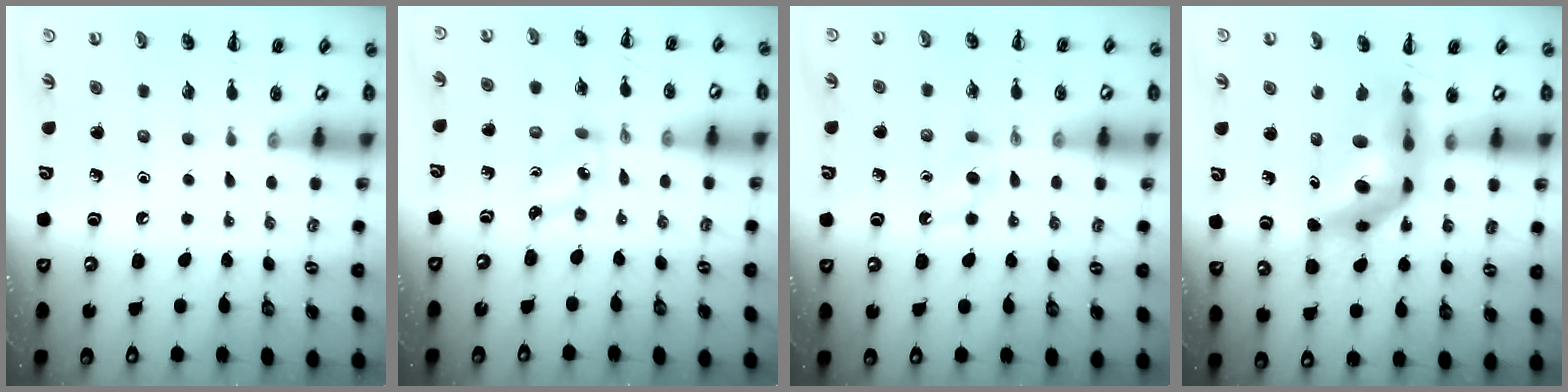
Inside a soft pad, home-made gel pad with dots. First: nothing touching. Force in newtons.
{"total": 2.1, "press": 2.0, "slide": 0.4}
{"total": 3.8, "press": 3.4, "slide": 1.8}
{"total": 10.4, "press": 10.0, "slide": 3.0}